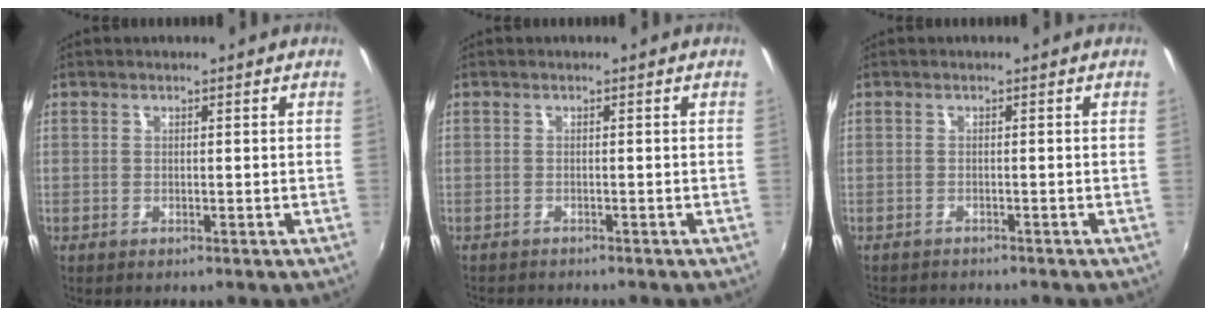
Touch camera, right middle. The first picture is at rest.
{"total": 2.4, "force": [-2.3, 0.3, 0.7], "torque": [-0.022, -0.014, -0.037]}
{"total": 3.5, "force": [-3.3, 0.5, 1.0], "torque": [-0.029, -0.015, -0.052]}